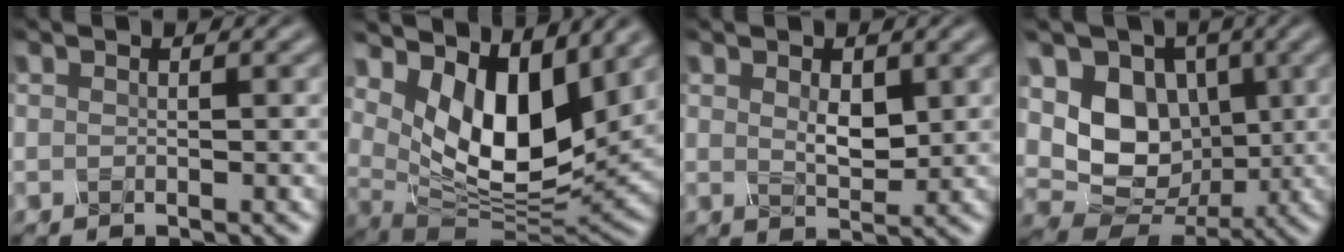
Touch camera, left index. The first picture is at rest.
{"total": 8.7, "force": [3.6, 4.5, 6.6], "torque": [-0.121, -0.021, 0.071]}
{"total": 1.6, "force": [0.3, 0.7, 1.4], "torque": [-0.032, -0.001, 0.022]}
{"total": 7.4, "force": [0.6, 6.0, 4.3], "torque": [-0.090, -0.013, 0.015]}